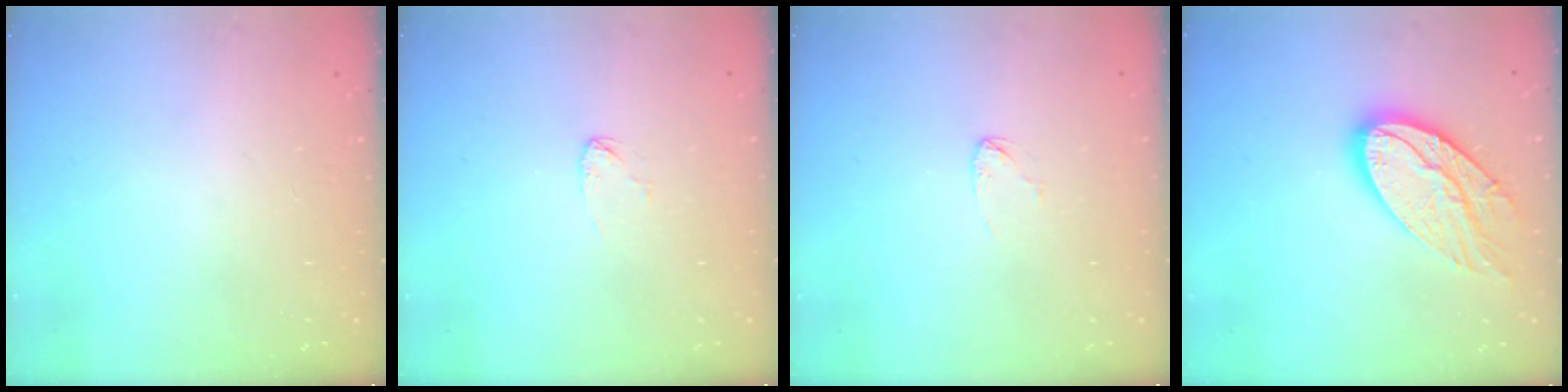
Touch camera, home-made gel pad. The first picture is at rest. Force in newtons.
{"total": 3.0, "press": 3.0, "slide": 0.2}
{"total": 3.0, "press": 3.0, "slide": 0.2}
{"total": 16.6, "press": 16.6, "slide": 1.2}